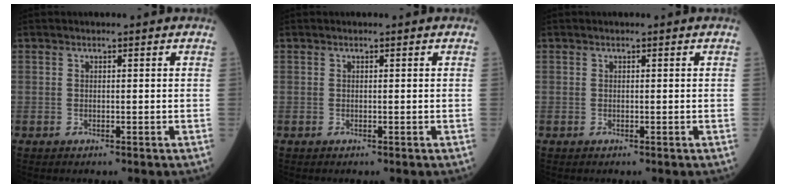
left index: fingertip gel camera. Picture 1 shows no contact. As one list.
[{"total": 0.0}, {"total": 0.0}]